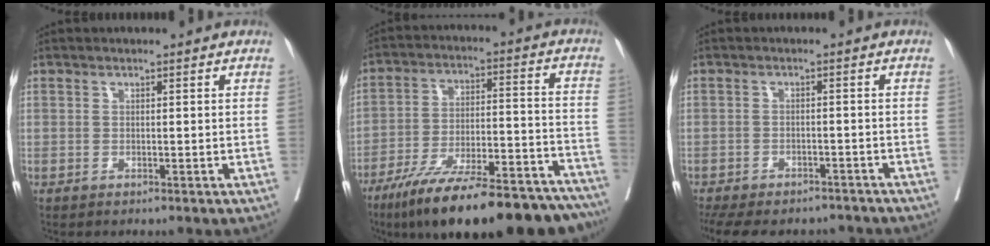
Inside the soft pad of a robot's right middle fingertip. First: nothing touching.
{"total": 26.9, "force": [-22.1, 5.0, 14.6], "torque": [-0.171, 0.004, -0.325]}
{"total": 14.3, "force": [-12.1, 5.6, 5.0], "torque": [-0.123, -0.002, -0.157]}